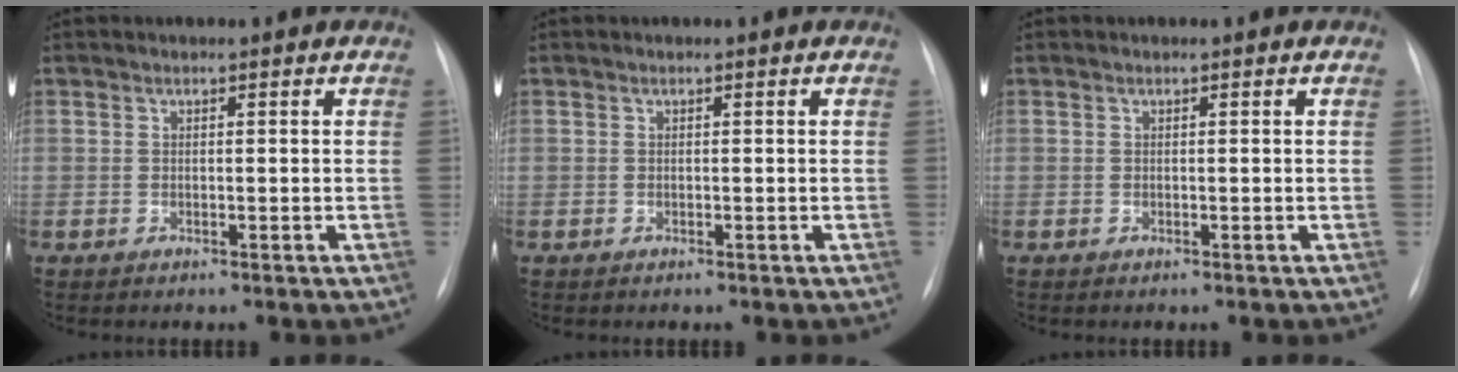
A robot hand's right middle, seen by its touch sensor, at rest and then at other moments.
{"total": 0.0}
{"total": 0.0}